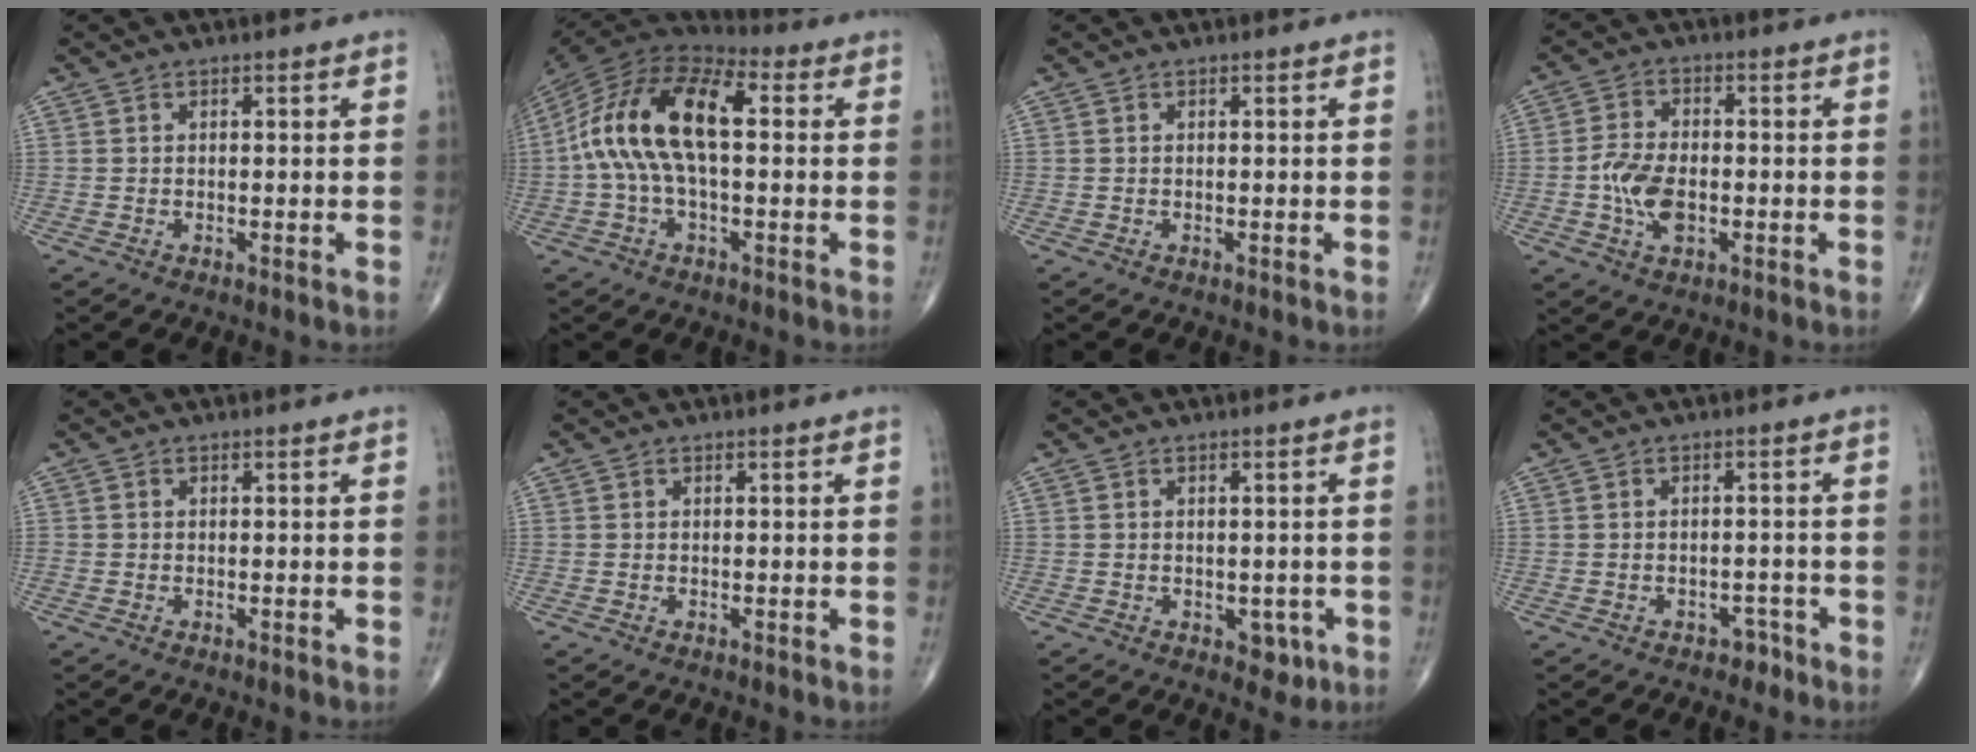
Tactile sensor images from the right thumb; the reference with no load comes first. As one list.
[{"total": 17.5, "force": [1.5, 8.5, 15.2], "torque": [-0.290, 0.043, 0.016]}, {"total": 0.0}, {"total": 7.9, "force": [-1.6, 4.6, 6.2], "torque": [-0.120, 0.008, -0.032]}, {"total": 0.0}, {"total": 0.0}, {"total": 3.2, "force": [-1.0, 2.3, 2.0], "torque": [-0.005, 0.001, -0.008]}, {"total": 2.2, "force": [-1.6, 1.5, 0.5], "torque": [0.001, 0.015, -0.021]}]